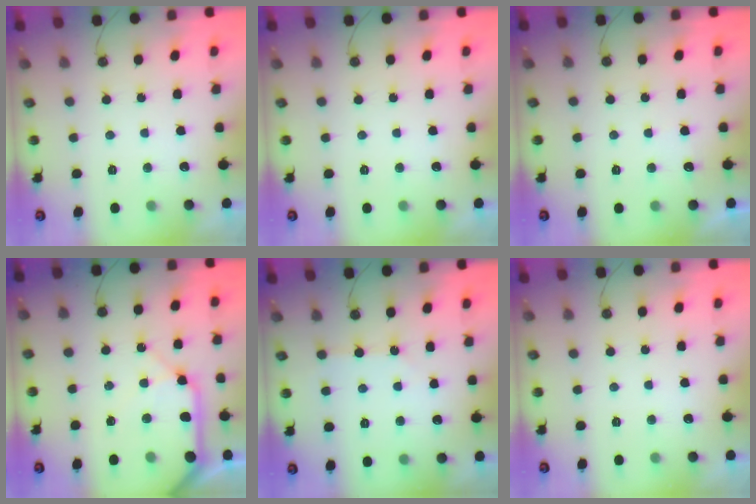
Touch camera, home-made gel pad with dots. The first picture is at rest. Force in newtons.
{"total": 0.0}
{"total": 2.0, "press": 2.0, "slide": 0.4}
{"total": 13.1, "press": 13.0, "slide": 1.6}
{"total": 2.5, "press": 2.4, "slide": 0.4}
{"total": 0.0}